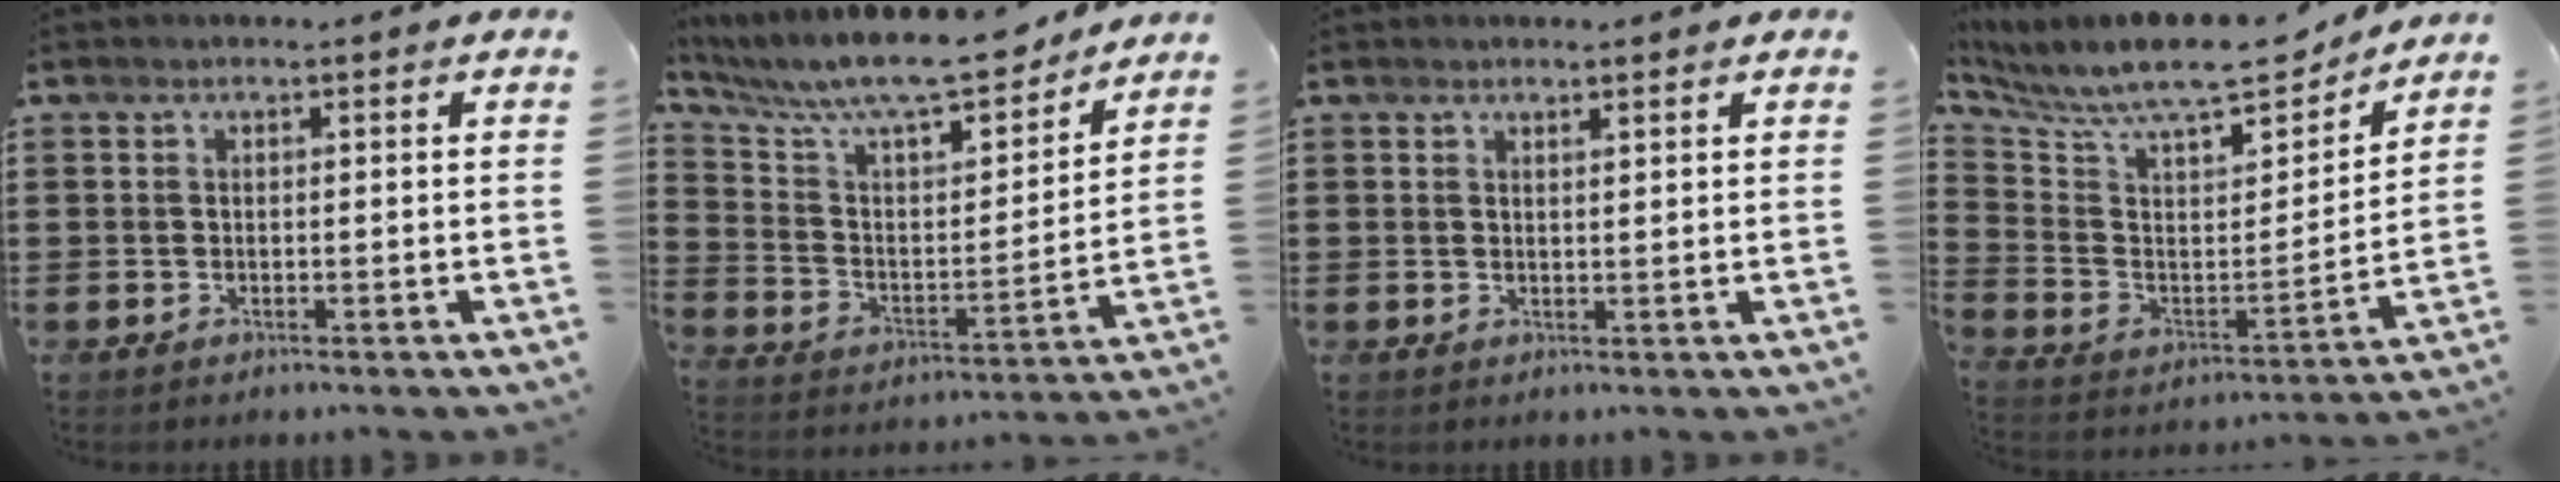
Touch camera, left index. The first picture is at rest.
{"total": 11.1, "force": [10.0, 1.4, 4.8], "torque": [-0.125, -0.069, 0.168]}
{"total": 1.5, "force": [1.3, 0.1, 0.6], "torque": [-0.014, 0.000, 0.025]}
{"total": 10.8, "force": [9.5, 2.1, 4.8], "torque": [-0.126, -0.066, 0.161]}